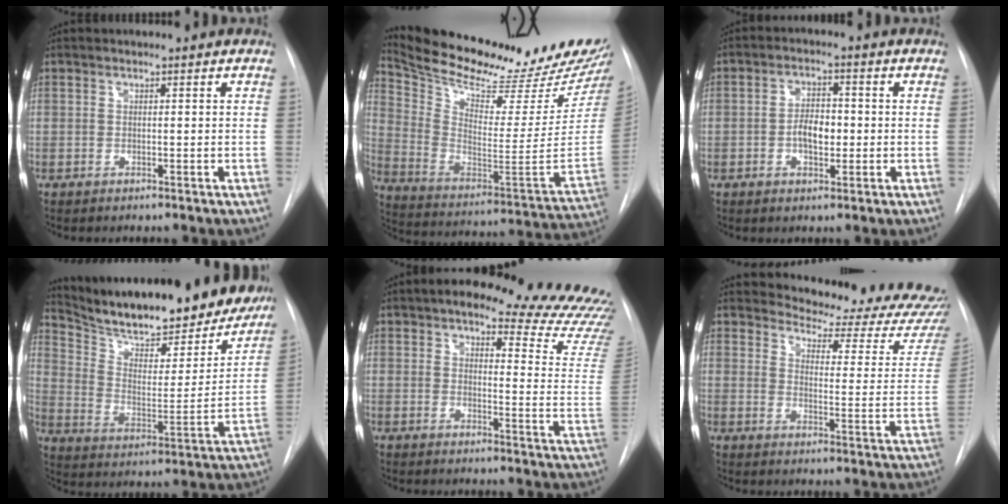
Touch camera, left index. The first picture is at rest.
{"total": 28.1, "force": [25.6, 2.6, 11.3], "torque": [-0.190, -0.111, 0.359]}
{"total": 4.6, "force": [-0.8, 2.5, 3.8], "torque": [-0.068, 0.009, -0.014]}
{"total": 26.5, "force": [23.1, 6.0, 11.5], "torque": [-0.182, -0.034, 0.322]}
{"total": 22.5, "force": [20.0, 3.8, 9.6], "torque": [-0.103, -0.093, 0.210]}
{"total": 20.3, "force": [19.5, 3.4, 4.7], "torque": [-0.045, -0.106, 0.212]}